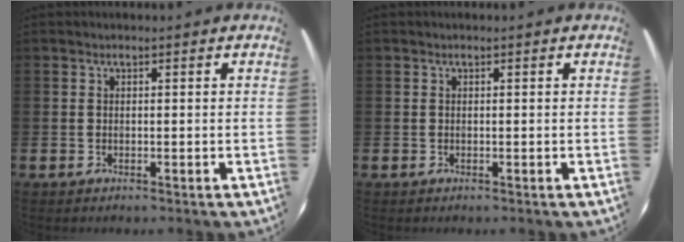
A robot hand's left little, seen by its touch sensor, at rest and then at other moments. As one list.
[{"total": 0.0}]